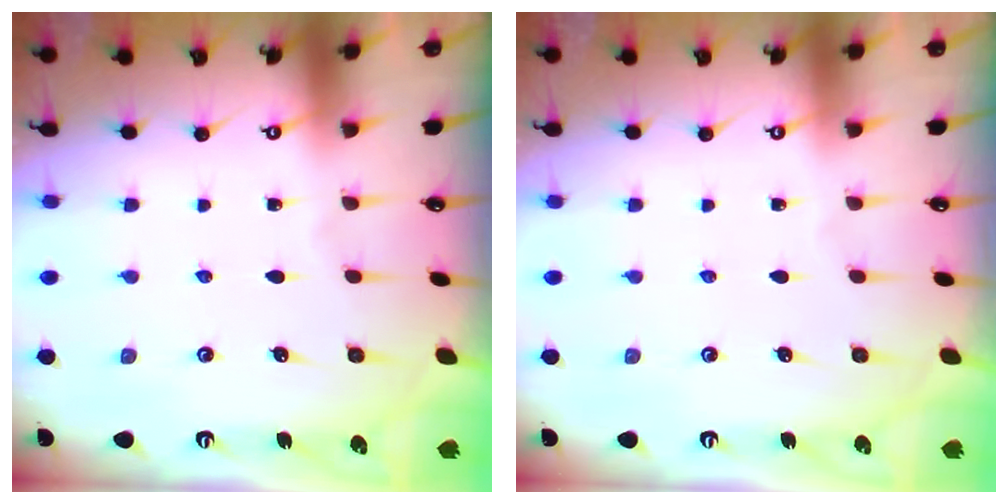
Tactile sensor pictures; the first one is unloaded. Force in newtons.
{"total": 0.0}